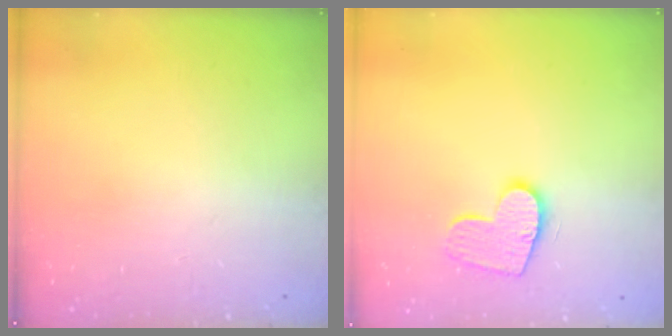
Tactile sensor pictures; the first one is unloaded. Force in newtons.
{"total": 11.4, "press": 11.3, "slide": 0.6}